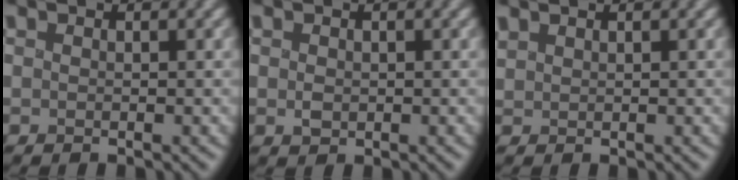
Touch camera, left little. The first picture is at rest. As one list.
[{"total": 0.9, "force": [0.0, 0.8, 0.4], "torque": [-0.007, -0.002, 0.002]}, {"total": 0.9, "force": [0.8, 0.3, 0.2], "torque": [-0.002, 0.007, 0.021]}]